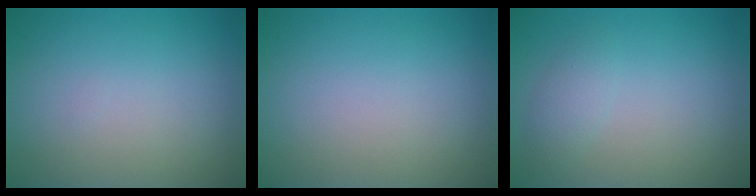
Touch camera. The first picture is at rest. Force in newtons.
{"total": 0.0}
{"total": 1.5, "press": 1.5, "slide": 0.1}